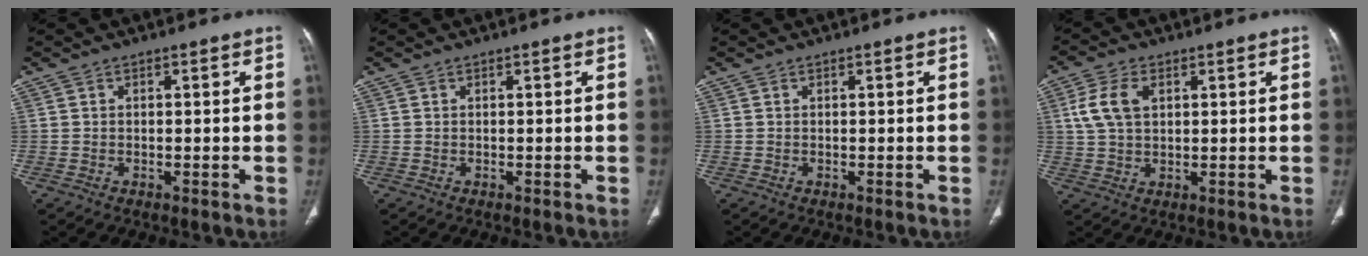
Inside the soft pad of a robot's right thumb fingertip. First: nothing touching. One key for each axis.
{"total": 0.0}
{"total": 0.0}
{"total": 6.9, "fx": 2.1, "fy": 4.3, "fz": 5.0, "tx": -0.107, "ty": 0.005, "tz": 0.042}